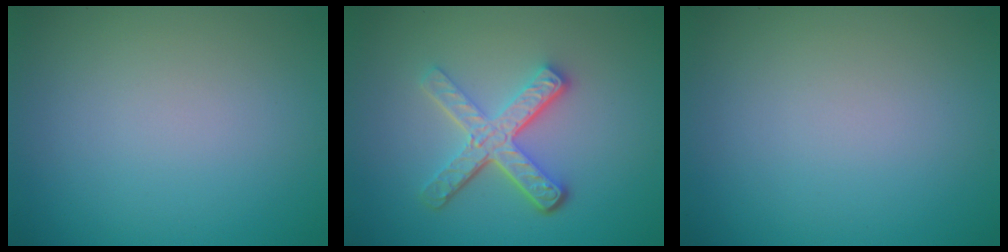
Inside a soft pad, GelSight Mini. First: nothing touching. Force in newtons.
{"total": 5.1, "press": 3.6, "slide": 3.5}
{"total": 0.0}